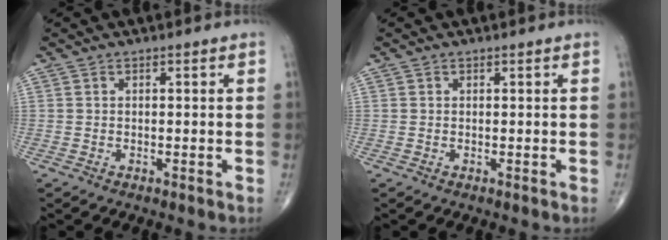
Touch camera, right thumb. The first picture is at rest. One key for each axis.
{"total": 0.0}